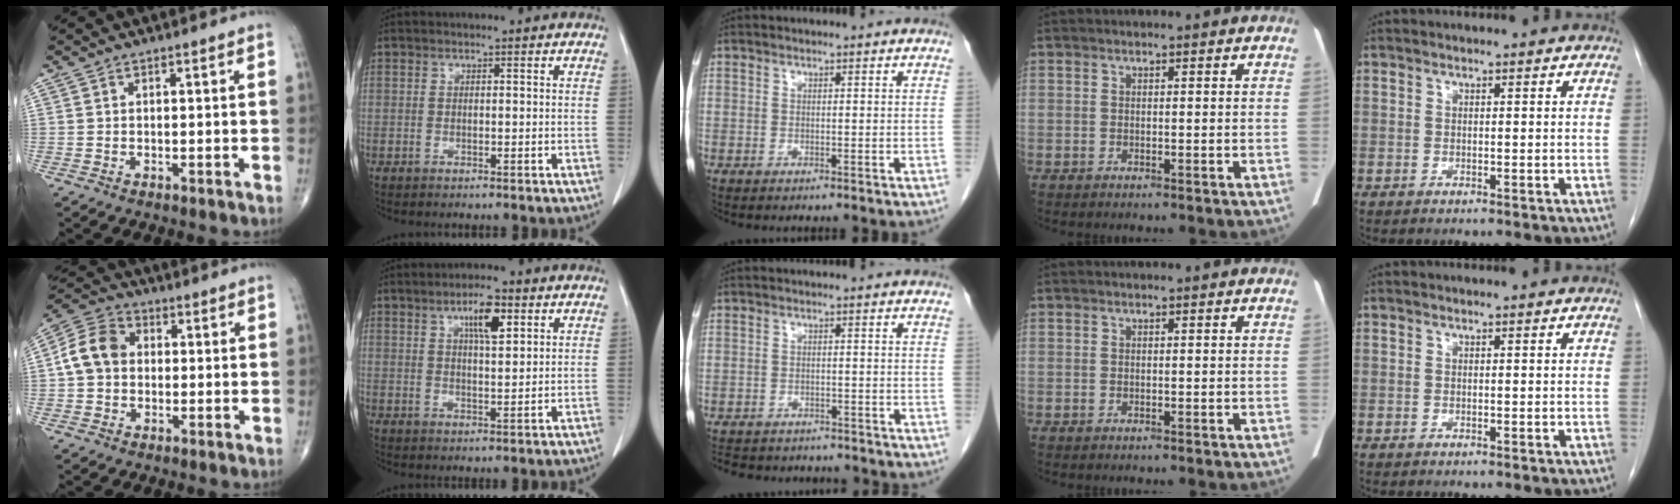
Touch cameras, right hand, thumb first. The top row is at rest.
{"thumb": {"total": 8.6, "force": [0.3, 6.9, 5.2], "torque": [-0.091, 0.026, -0.005]}, "index": {"total": 5.7, "force": [2.8, 1.4, 4.8], "torque": [-0.084, 0.002, 0.045]}, "middle": {"total": 10.1, "force": [-9.1, 3.6, 2.7], "torque": [-0.056, 0.006, -0.113]}}